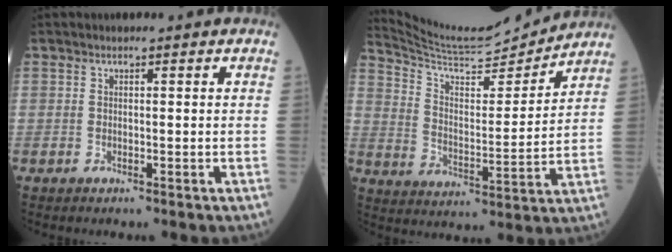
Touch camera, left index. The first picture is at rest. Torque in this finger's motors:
{"motor_torque": [0.81, -1.33, -0.03, -0.02]}